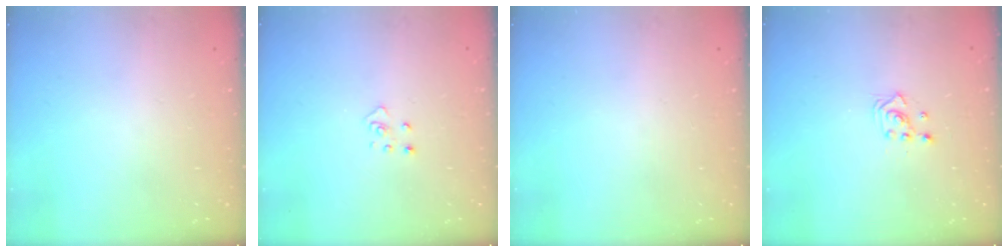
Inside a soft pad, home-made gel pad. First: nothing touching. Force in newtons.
{"total": 3.3, "press": 3.3, "slide": 0.3}
{"total": 0.0}
{"total": 2.5, "press": 2.5, "slide": 0.3}